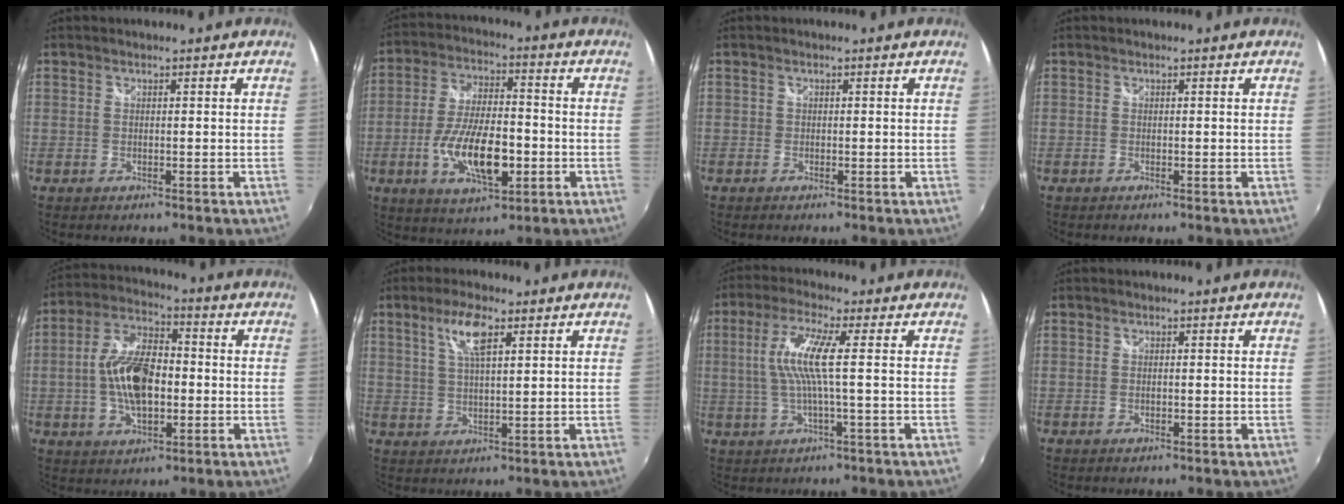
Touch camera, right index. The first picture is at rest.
{"total": 14.1, "force": [-4.1, 5.8, 12.2], "torque": [-0.239, -0.008, -0.068]}
{"total": 0.7, "force": [-0.4, 0.5, 0.0], "torque": [-0.002, -0.002, -0.011]}
{"total": 0.0}
{"total": 13.2, "force": [-1.5, 7.1, 11.0], "torque": [-0.212, 0.011, -0.028]}
{"total": 6.3, "force": [3.0, 1.8, 5.2], "torque": [-0.098, 0.006, 0.057]}
{"total": 8.1, "force": [0.3, 0.0, 8.1], "torque": [-0.163, 0.003, 0.011]}
{"total": 0.7, "force": [-0.1, 0.5, 0.5], "torque": [-0.010, 0.000, -0.003]}